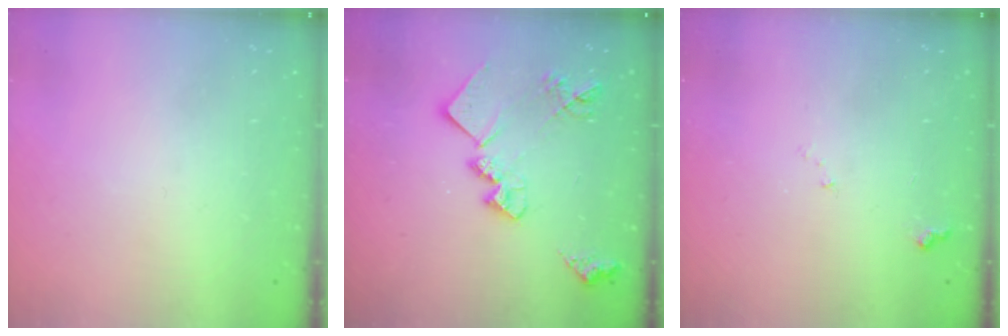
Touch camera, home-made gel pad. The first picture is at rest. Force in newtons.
{"total": 18.1, "press": 18.1, "slide": 1.4}
{"total": 7.4, "press": 7.4, "slide": 0.8}